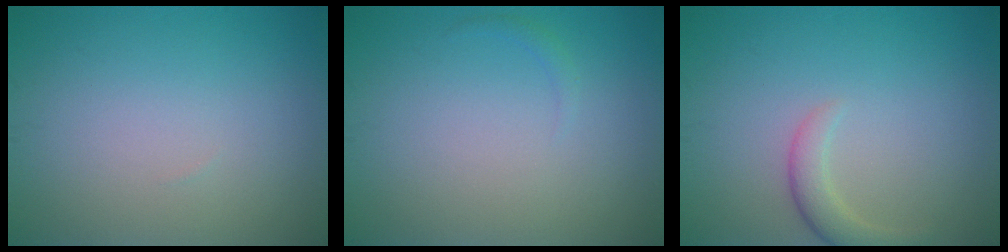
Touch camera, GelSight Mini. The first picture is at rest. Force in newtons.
{"total": 0.6, "press": 0.6, "slide": 0.1}
{"total": 2.3, "press": 2.3, "slide": 0.2}